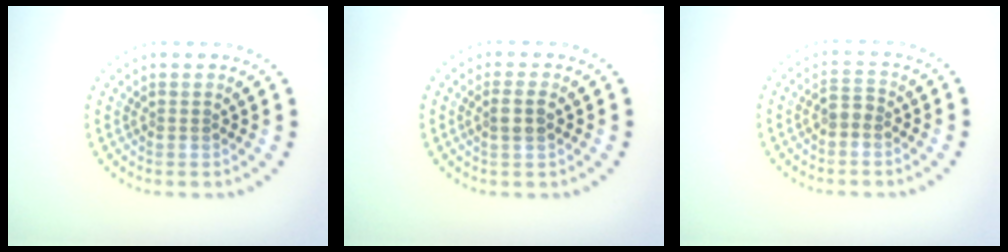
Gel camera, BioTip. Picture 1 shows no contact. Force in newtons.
{"total": 1.8, "press": 1.7, "slide": 0.7}
{"total": 1.2, "press": 1.1, "slide": 0.5}